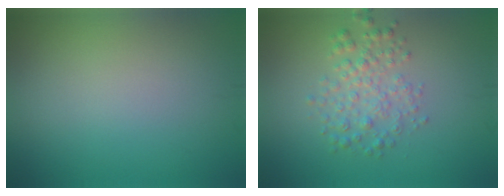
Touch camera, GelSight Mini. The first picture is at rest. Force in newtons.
{"total": 2.8, "press": 2.8, "slide": 0.0}